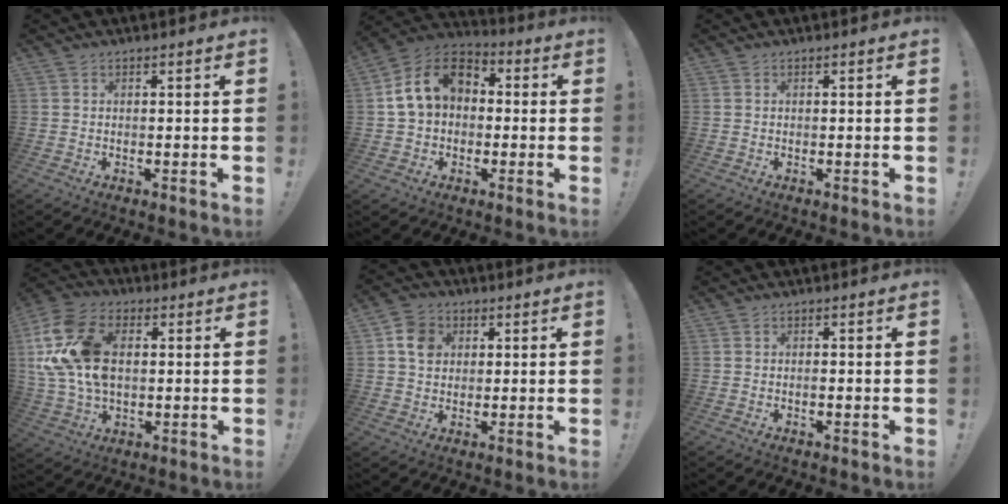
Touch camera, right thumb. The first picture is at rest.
{"total": 13.5, "force": [3.0, 9.9, 8.7], "torque": [-0.158, 0.012, 0.058]}
{"total": 0.0}
{"total": 19.3, "force": [2.9, 13.2, 13.8], "torque": [-0.265, 0.003, 0.057]}
{"total": 7.8, "force": [2.2, 6.7, 3.2], "torque": [-0.038, 0.000, 0.045]}
{"total": 0.6, "force": [-0.5, 0.3, 0.2], "torque": [-0.004, -0.001, -0.009]}